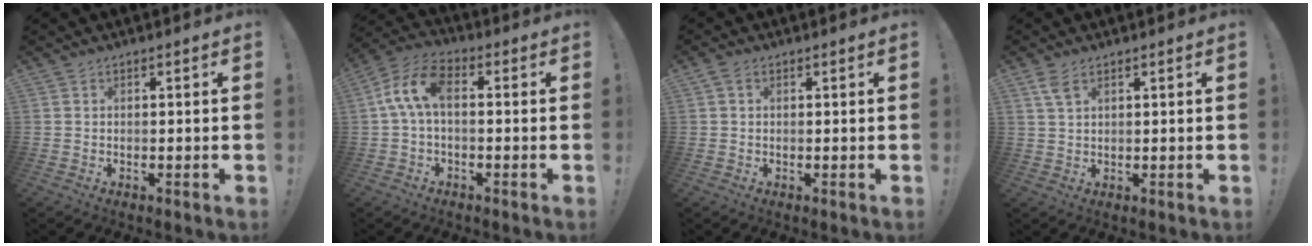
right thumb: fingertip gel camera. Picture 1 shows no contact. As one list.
[{"total": 9.7, "force": [0.8, 5.2, 8.2], "torque": [-0.169, 0.010, 0.020]}, {"total": 1.2, "force": [0.4, 0.8, 0.8], "torque": [-0.014, 0.003, 0.005]}, {"total": 4.2, "force": [2.4, 1.8, 3.0], "torque": [-0.061, -0.003, 0.045]}]